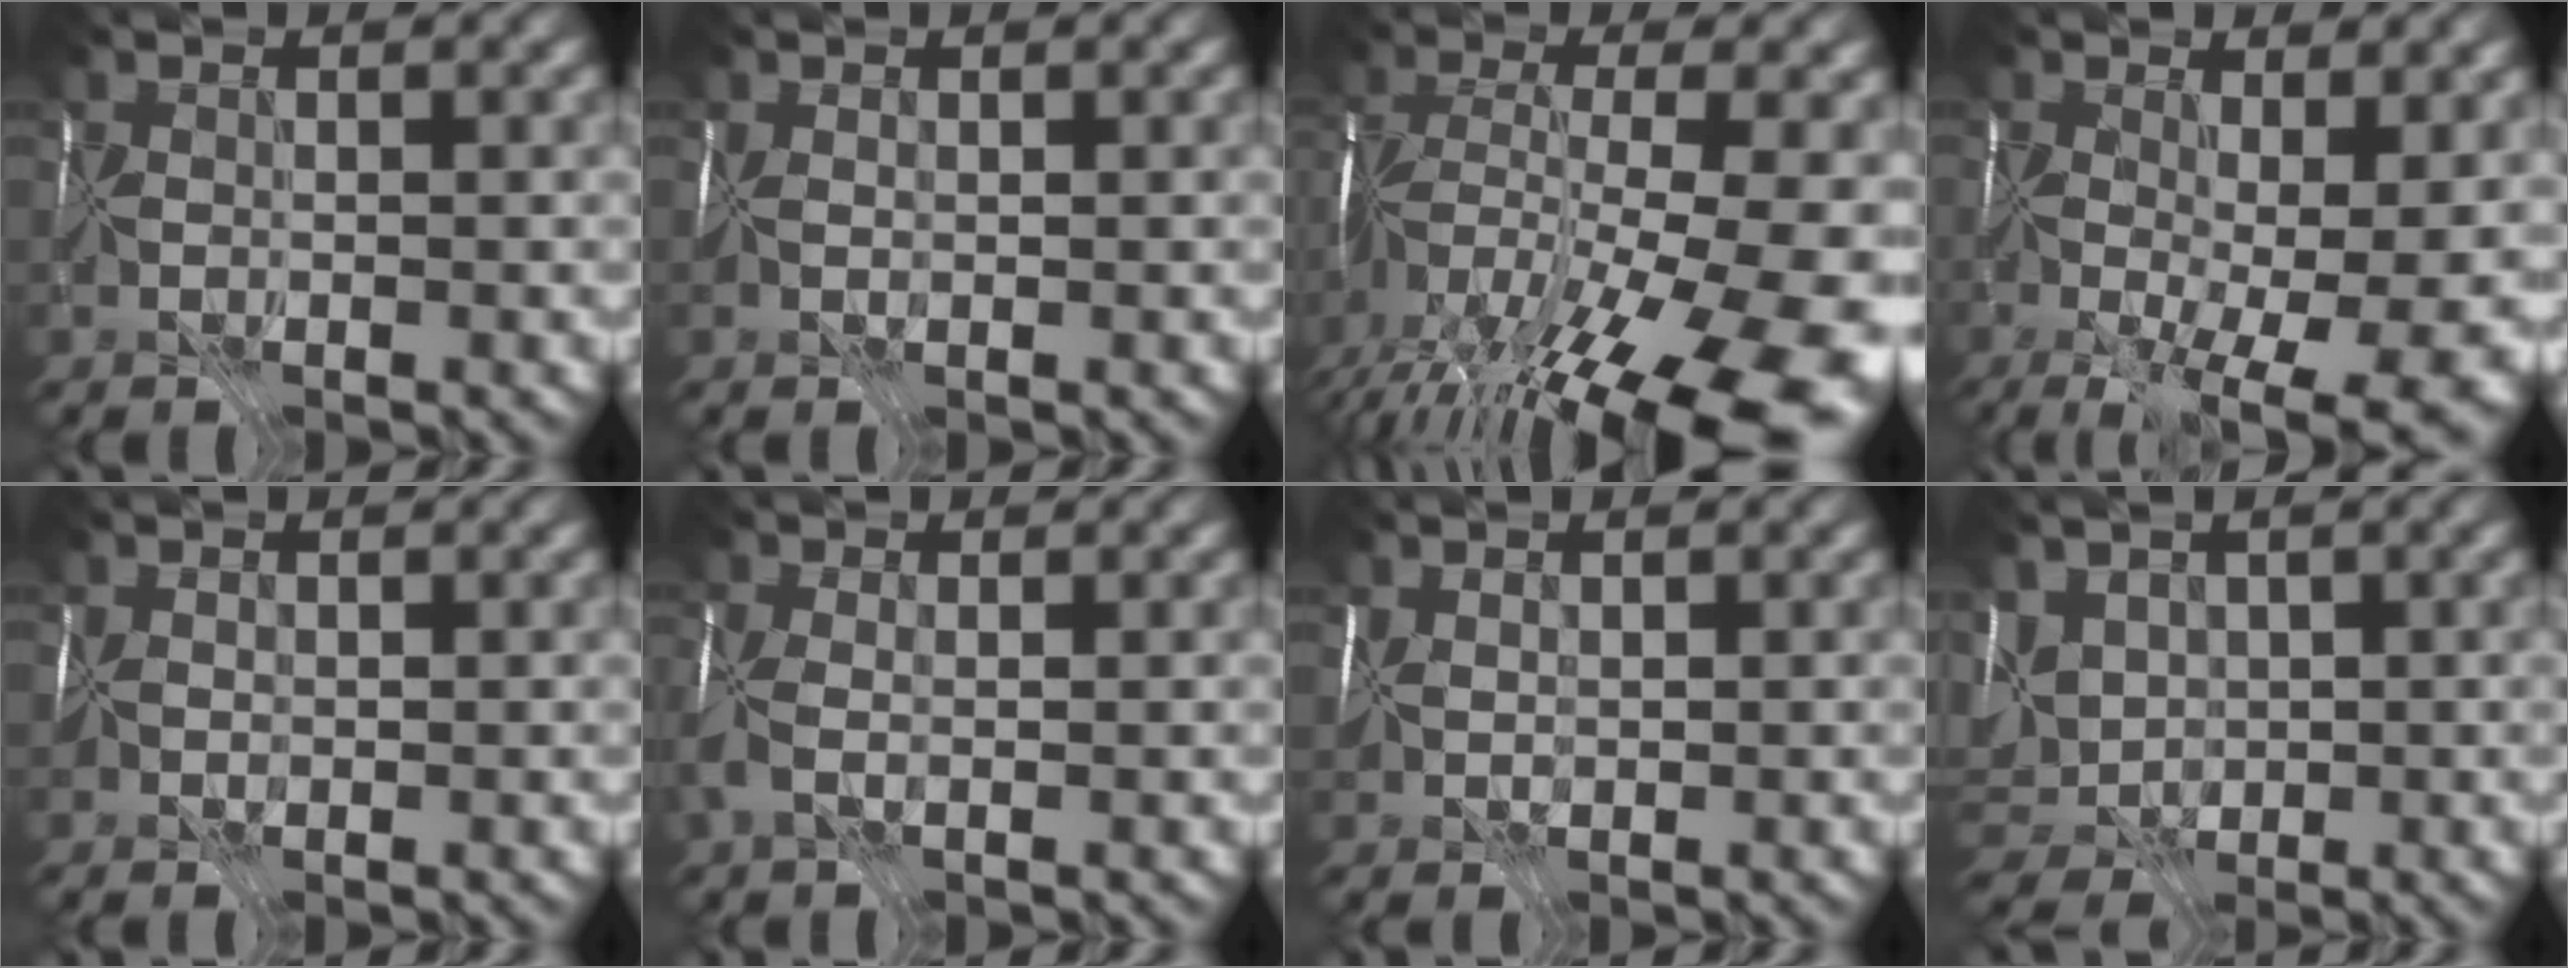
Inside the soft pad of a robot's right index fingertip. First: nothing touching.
{"total": 1.2, "force": [0.1, 0.7, 1.0], "torque": [-0.023, 0.001, -0.001]}
{"total": 17.8, "force": [-7.8, 6.7, 14.6], "torque": [-0.257, -0.028, -0.107]}
{"total": 14.3, "force": [-3.1, 6.6, 12.3], "torque": [-0.182, -0.031, -0.014]}
{"total": 0.9, "force": [0.2, 0.8, 0.4], "torque": [-0.008, 0.005, 0.000]}
{"total": 3.3, "force": [-0.3, 1.9, 2.6], "torque": [-0.074, 0.005, -0.014]}
{"total": 2.0, "force": [0.7, 1.4, 1.2], "torque": [-0.029, 0.008, 0.013]}
{"total": 5.6, "force": [1.3, 4.4, 3.2], "torque": [-0.076, 0.011, 0.027]}